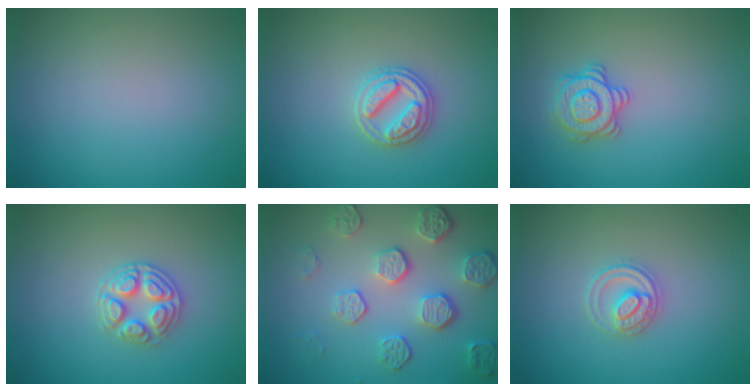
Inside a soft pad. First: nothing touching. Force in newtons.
{"total": 2.9, "press": 2.8, "slide": 0.4}
{"total": 2.8, "press": 2.8, "slide": 0.4}
{"total": 2.8, "press": 2.7, "slide": 0.9}
{"total": 5.4, "press": 4.1, "slide": 3.6}
{"total": 2.5, "press": 2.4, "slide": 0.3}